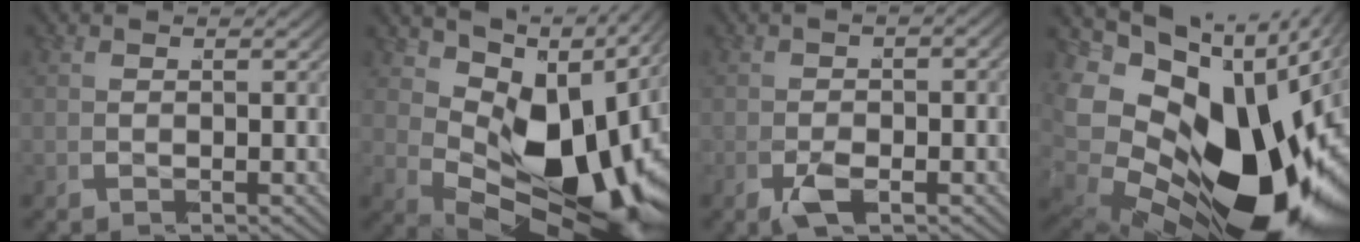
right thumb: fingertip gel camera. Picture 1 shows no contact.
{"total": 16.9, "force": [0.2, 9.8, 13.8], "torque": [-0.219, -0.037, 0.020]}
{"total": 3.9, "force": [-1.2, 2.1, 3.0], "torque": [-0.056, -0.010, -0.024]}
{"total": 23.7, "force": [-1.6, 15.5, 17.9], "torque": [-0.310, -0.053, -0.006]}